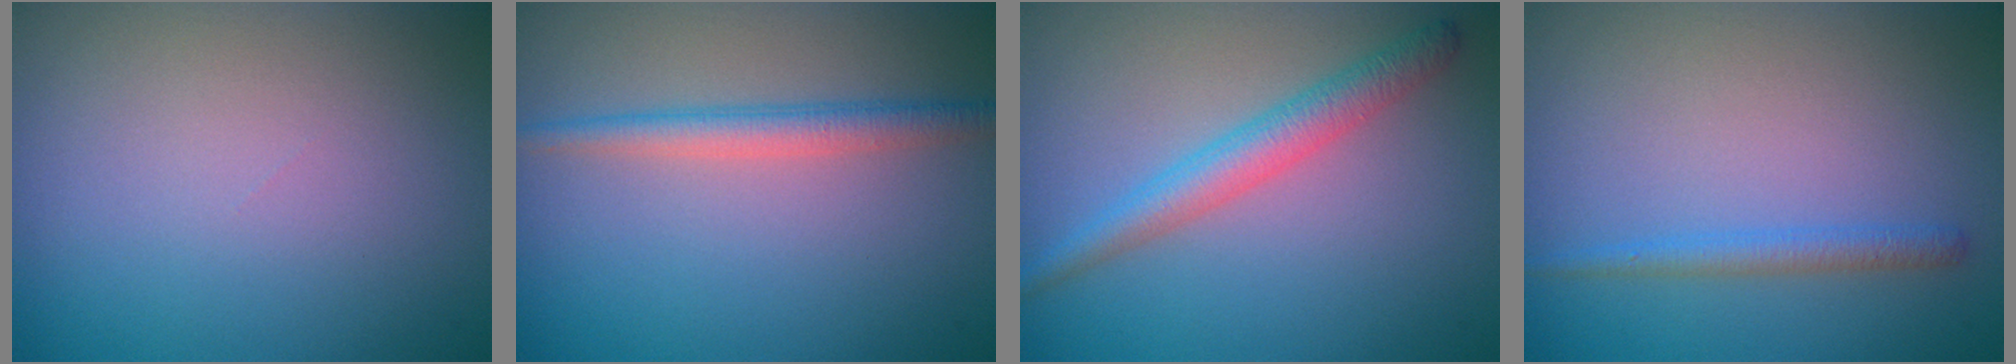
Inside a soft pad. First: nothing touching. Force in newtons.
{"total": 2.4, "press": 2.4, "slide": 0.0}
{"total": 3.0, "press": 3.0, "slide": 0.1}
{"total": 1.5, "press": 1.5, "slide": 0.1}